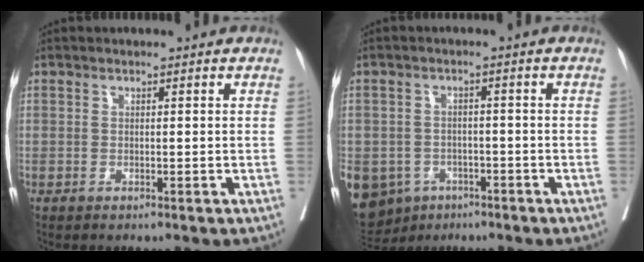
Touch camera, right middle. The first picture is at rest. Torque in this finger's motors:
{"motor_torque": [1.33, -0.81, 1.05, 0.21]}